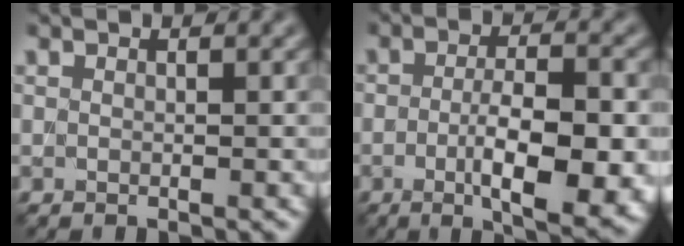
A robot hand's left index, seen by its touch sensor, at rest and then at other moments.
{"total": 8.4, "force": [-2.3, 2.5, 7.7], "torque": [-0.123, -0.010, -0.030]}